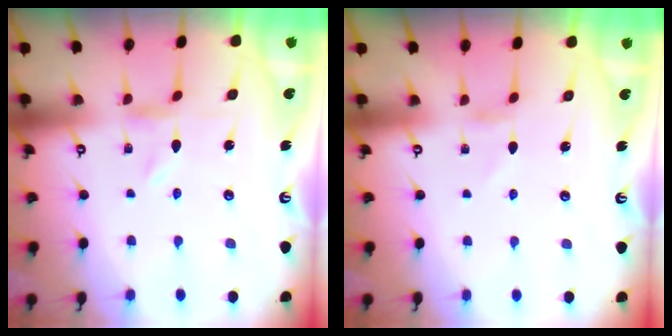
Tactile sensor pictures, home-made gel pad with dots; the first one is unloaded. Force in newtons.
{"total": 0.0}